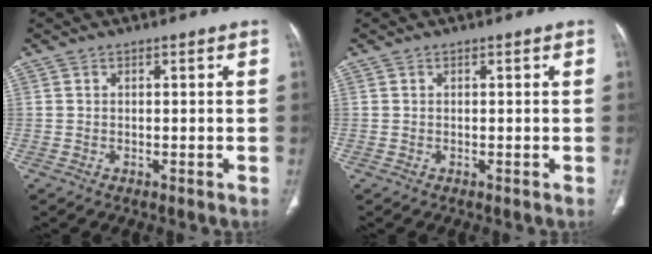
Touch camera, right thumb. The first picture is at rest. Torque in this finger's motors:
{"motor_torque": [0.05, 0.06, 0.19, 0.19, 0.00]}